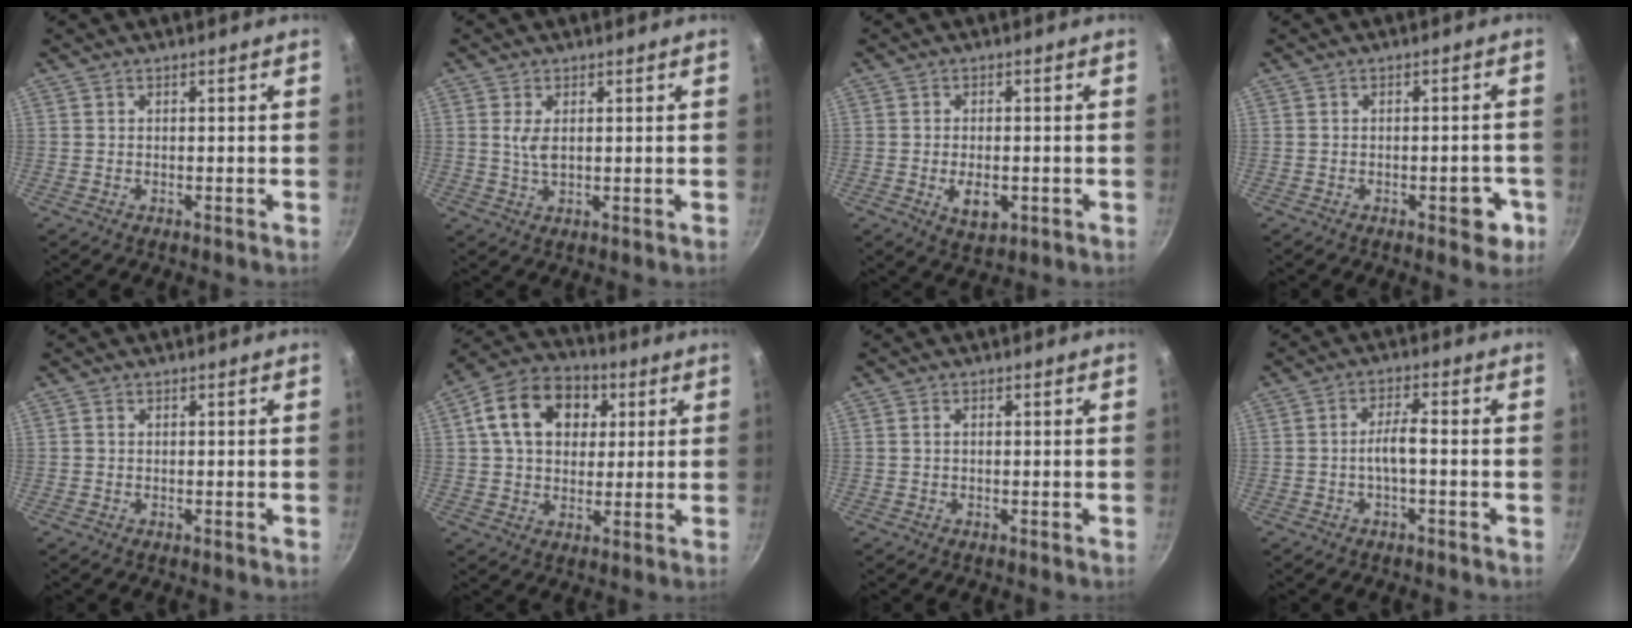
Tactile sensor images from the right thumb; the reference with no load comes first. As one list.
[{"total": 3.2, "force": [0.8, 1.4, 2.8], "torque": [-0.052, -0.008, 0.019]}, {"total": 5.3, "force": [-1.3, 2.9, 4.2], "torque": [-0.064, -0.003, -0.013]}, {"total": 4.9, "force": [-2.0, 2.3, 3.8], "torque": [-0.030, 0.013, -0.023]}, {"total": 0.5, "force": [0.0, 0.5, 0.2], "torque": [-0.001, 0.003, -0.001]}, {"total": 15.0, "force": [4.1, 11.0, 9.3], "torque": [-0.135, 0.016, 0.055]}, {"total": 0.8, "force": [0.1, 0.5, 0.7], "torque": [-0.013, 0.003, 0.001]}, {"total": 4.1, "force": [-1.1, 1.0, 3.8], "torque": [-0.080, 0.021, -0.022]}]